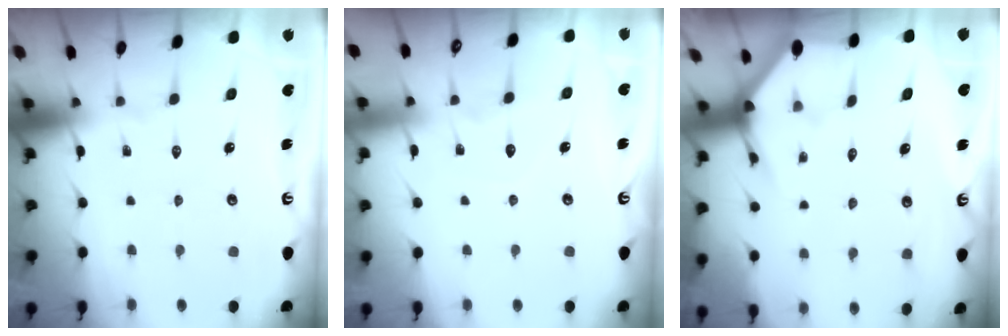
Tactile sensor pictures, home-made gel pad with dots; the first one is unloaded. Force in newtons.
{"total": 5.0, "press": 4.9, "slide": 0.6}
{"total": 2.9, "press": 2.9, "slide": 0.2}